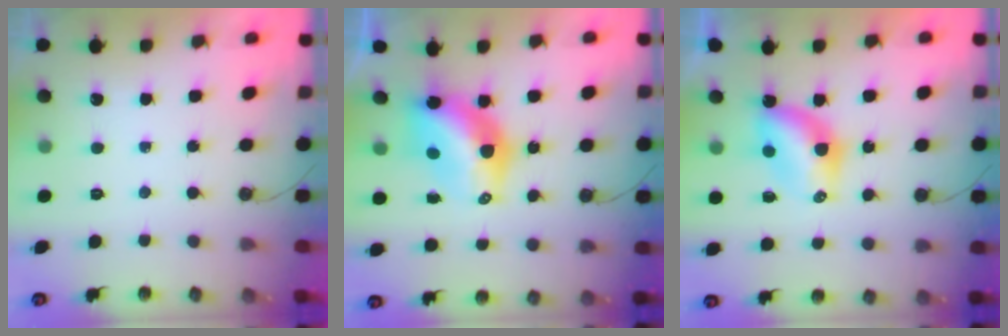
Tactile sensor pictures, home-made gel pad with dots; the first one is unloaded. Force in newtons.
{"total": 10.1, "press": 10.0, "slide": 0.9}
{"total": 6.4, "press": 6.4, "slide": 0.1}